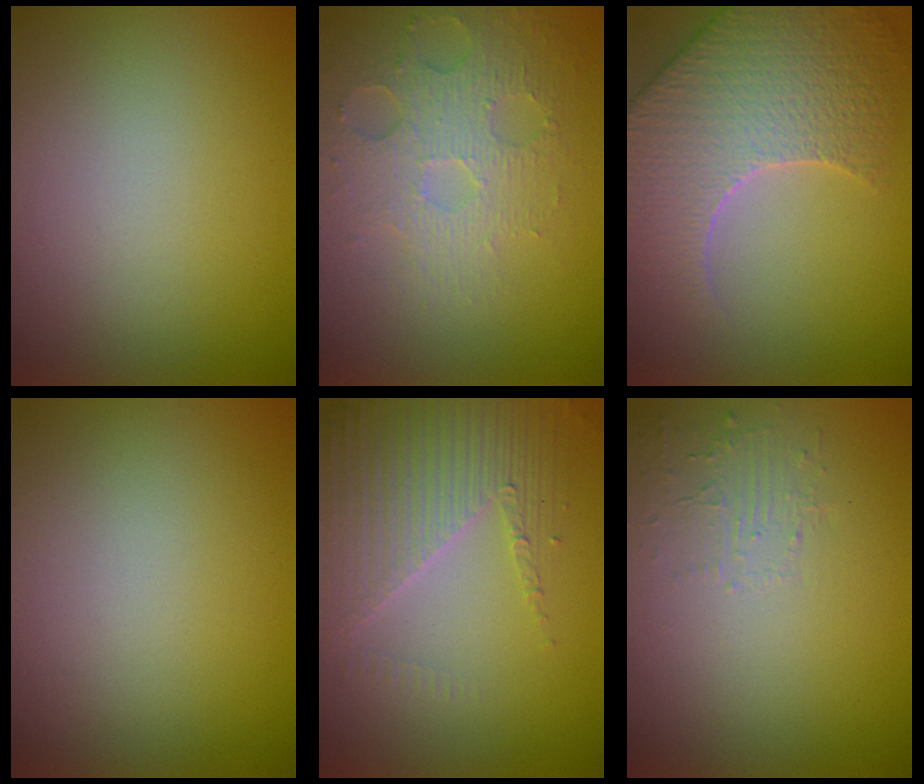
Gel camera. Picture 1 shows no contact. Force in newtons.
{"total": 3.7, "press": 3.3, "slide": 1.7}
{"total": 7.5, "press": 6.2, "slide": 4.2}
{"total": 0.0}
{"total": 4.1, "press": 3.7, "slide": 1.8}
{"total": 1.5, "press": 0.1, "slide": 1.5}